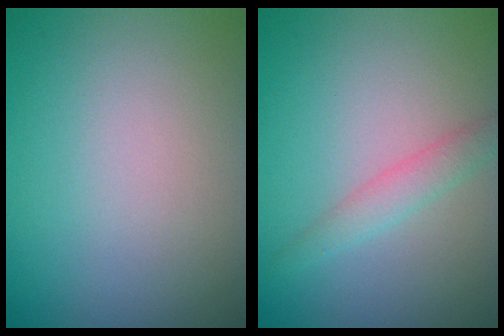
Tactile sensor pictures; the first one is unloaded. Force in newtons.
{"total": 1.9, "press": 1.9, "slide": 0.1}